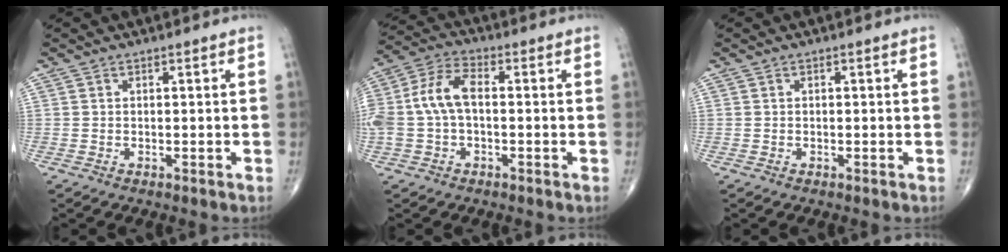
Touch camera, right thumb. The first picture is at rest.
{"total": 10.6, "force": [-0.1, 6.0, 8.7], "torque": [-0.196, 0.035, -0.006]}
{"total": 0.0}